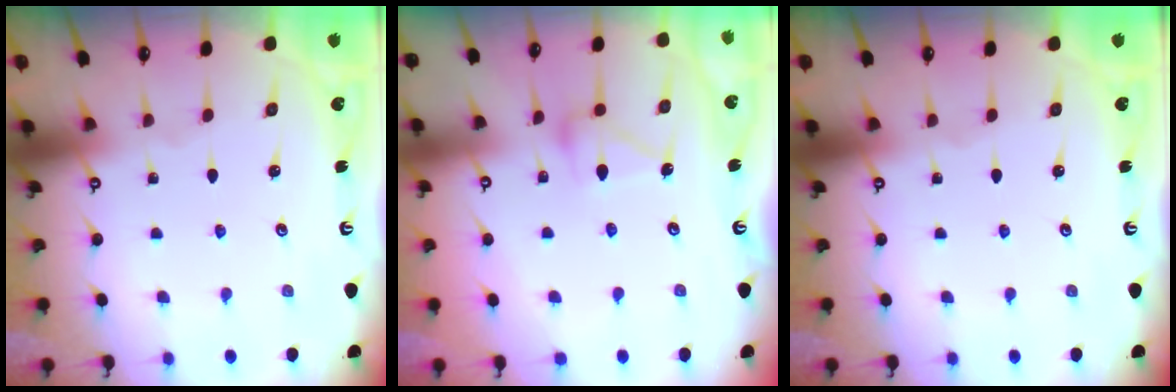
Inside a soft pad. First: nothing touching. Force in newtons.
{"total": 12.4, "press": 12.4, "slide": 0.6}
{"total": 0.0}